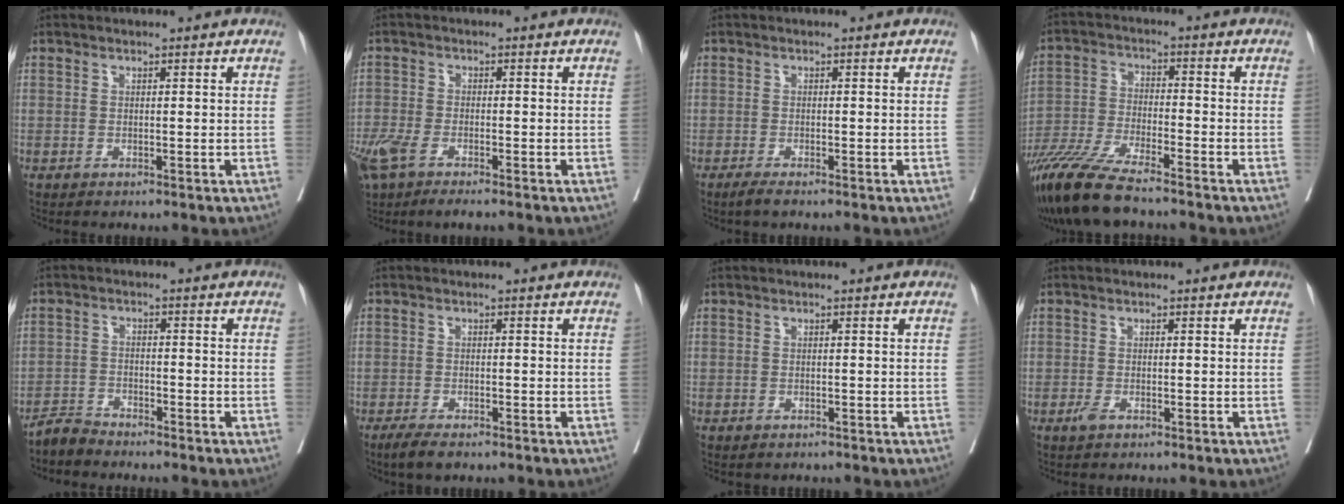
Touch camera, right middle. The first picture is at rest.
{"total": 8.2, "force": [-5.5, 2.8, 5.4], "torque": [-0.120, -0.011, -0.099]}
{"total": 1.7, "force": [-1.3, 0.1, 1.1], "torque": [-0.025, -0.005, -0.024]}
{"total": 12.1, "force": [-9.8, 1.3, 7.0], "torque": [-0.137, -0.037, -0.179]}
{"total": 2.9, "force": [-2.8, 0.2, -0.2], "torque": [0.007, -0.010, -0.056]}
{"total": 3.5, "force": [-2.6, 1.0, 2.2], "torque": [-0.040, -0.006, -0.041]}
{"total": 1.2, "force": [-1.0, 0.6, 0.2], "torque": [-0.008, 0.000, -0.014]}
{"total": 1.2, "force": [-0.7, 0.4, 0.9], "torque": [-0.018, -0.001, -0.010]}